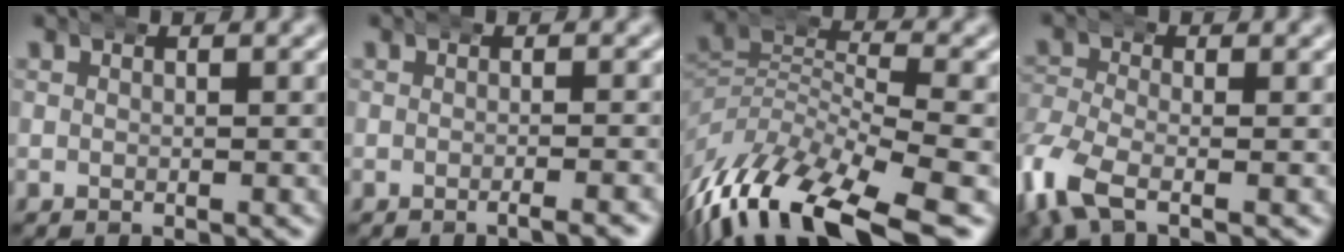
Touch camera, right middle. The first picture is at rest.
{"total": 1.4, "force": [-1.1, -0.2, 0.8], "torque": [-0.010, 0.005, -0.022]}
{"total": 12.0, "force": [-6.2, 5.8, 8.6], "torque": [-0.180, -0.049, -0.077]}
{"total": 4.3, "force": [-2.0, 2.5, 2.8], "torque": [-0.096, -0.022, -0.027]}